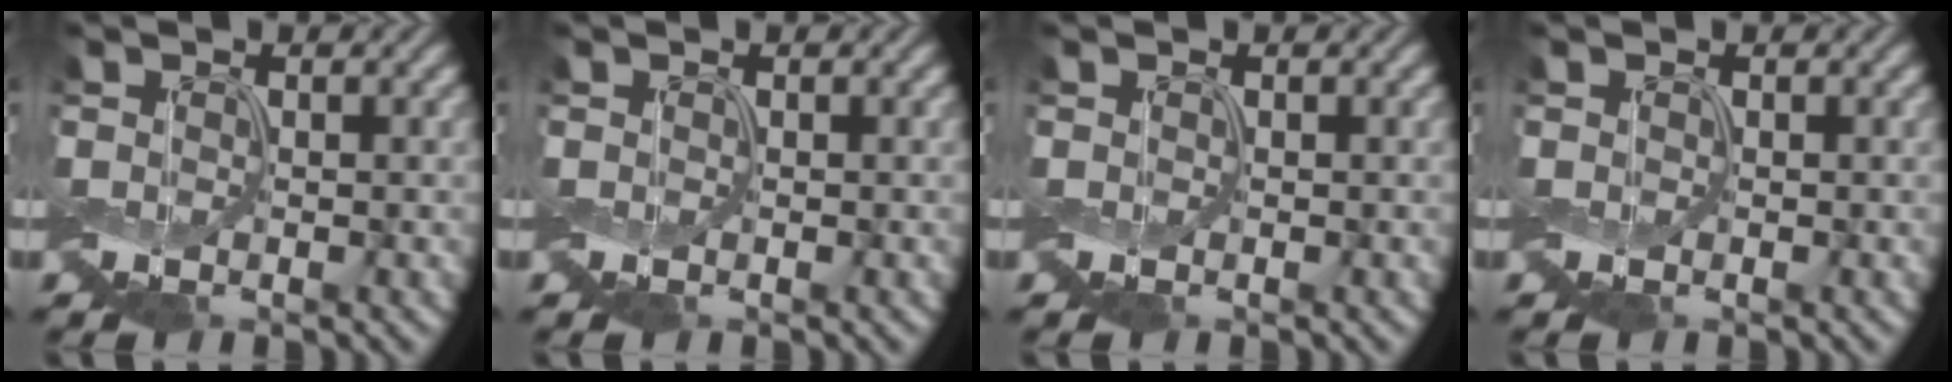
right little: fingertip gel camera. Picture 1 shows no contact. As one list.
[{"total": 0.0}, {"total": 0.0}, {"total": 0.0}]